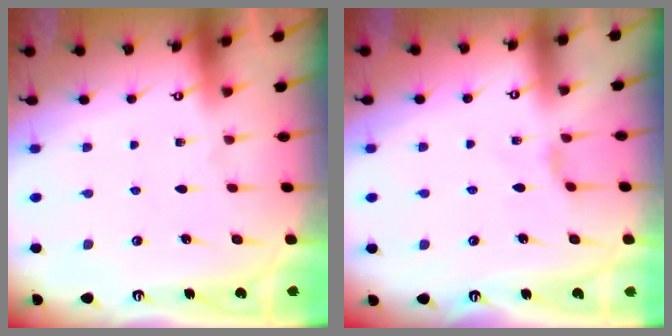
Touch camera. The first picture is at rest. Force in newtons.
{"total": 1.4, "press": 1.3, "slide": 0.5}